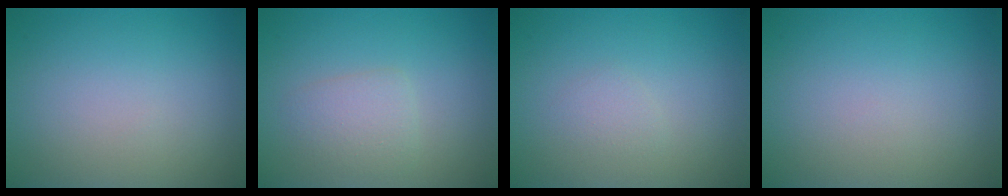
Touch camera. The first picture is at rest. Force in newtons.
{"total": 2.0, "press": 2.0, "slide": 0.0}
{"total": 0.9, "press": 0.9, "slide": 0.0}
{"total": 0.0}